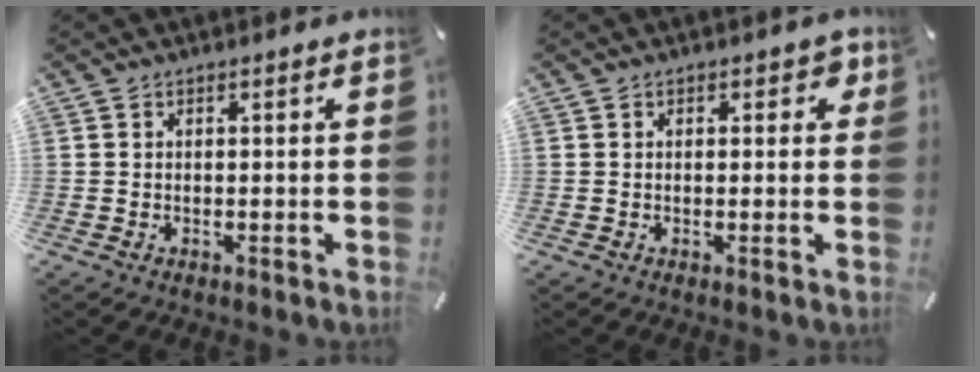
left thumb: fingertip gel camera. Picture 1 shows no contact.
{"total": 2.2, "force": [0.6, 1.4, 1.5], "torque": [-0.008, -0.001, 0.004]}